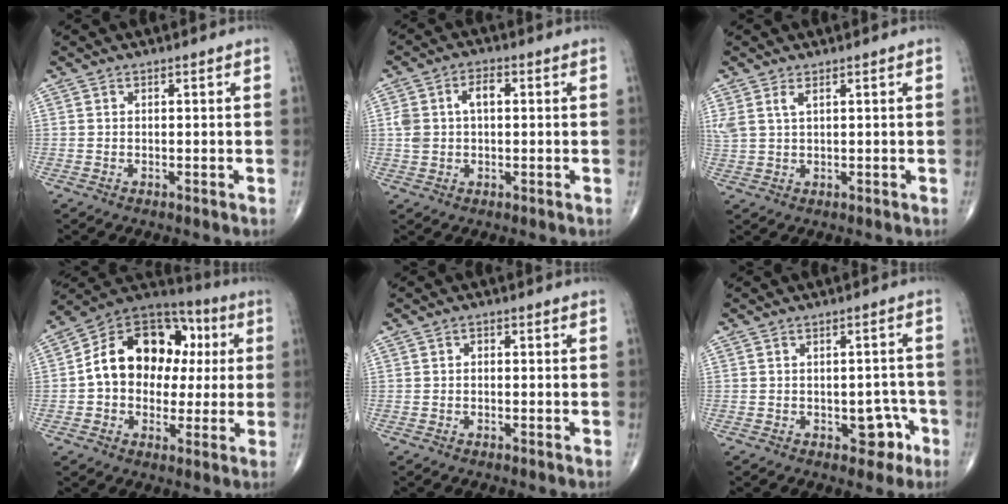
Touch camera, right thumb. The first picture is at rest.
{"total": 6.1, "force": [0.8, 3.7, 4.7], "torque": [-0.096, 0.021, 0.016]}
{"total": 3.1, "force": [1.6, 1.2, 2.4], "torque": [-0.063, 0.007, 0.042]}
{"total": 18.5, "force": [1.8, 13.7, 12.3], "torque": [-0.153, 0.036, 0.020]}
{"total": 0.9, "force": [-0.1, 0.7, 0.5], "torque": [0.001, 0.003, -0.008]}
{"total": 5.0, "force": [-2.2, 3.2, 3.2], "torque": [-0.009, 0.023, -0.025]}